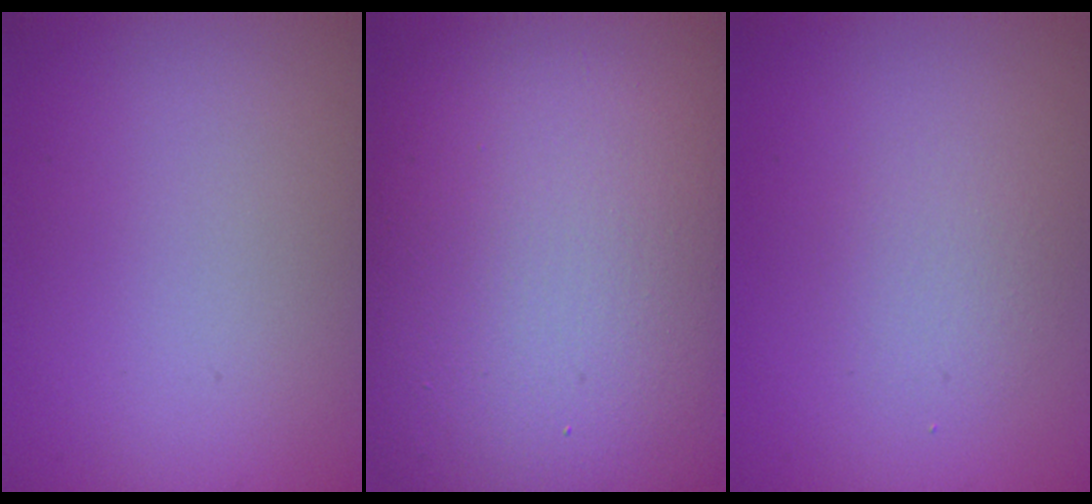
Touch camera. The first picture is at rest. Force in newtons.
{"total": 20.1, "press": 20.1, "slide": 0.9}
{"total": 1.6, "press": 1.6, "slide": 0.2}